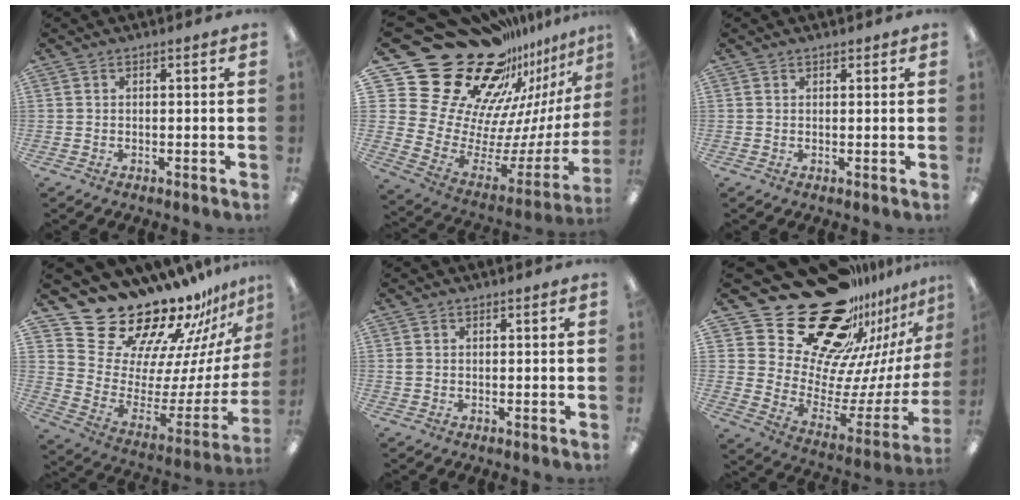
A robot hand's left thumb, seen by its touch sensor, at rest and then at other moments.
{"total": 29.7, "force": [20.8, 16.9, 13.0], "torque": [-0.189, -0.199, 0.432]}
{"total": 1.1, "force": [0.9, 0.7, 0.0], "torque": [0.000, 0.001, 0.017]}
{"total": 22.7, "force": [20.5, 7.9, 5.7], "torque": [-0.091, -0.177, 0.375]}
{"total": 1.3, "force": [0.4, 1.1, 0.6], "torque": [-0.013, 0.004, 0.007]}
{"total": 28.8, "force": [21.6, 14.0, 13.0], "torque": [-0.178, -0.181, 0.415]}